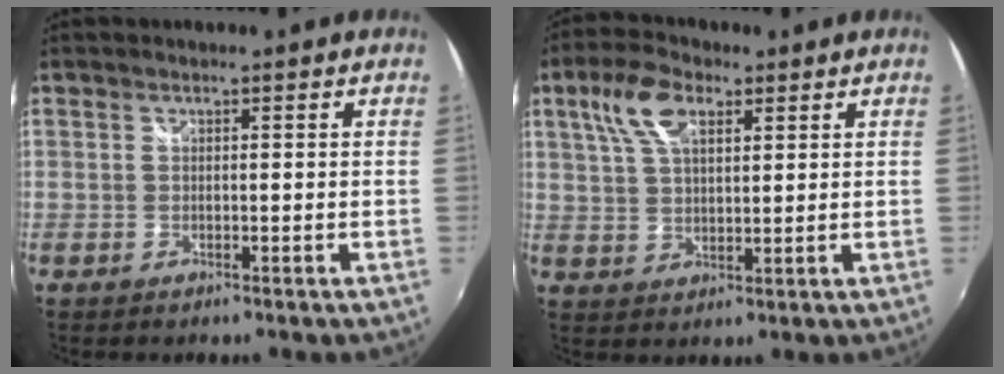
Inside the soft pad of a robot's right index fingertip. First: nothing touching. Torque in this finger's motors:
{"motor_torque": [0.82, 0.59, 0.23, 0.09]}